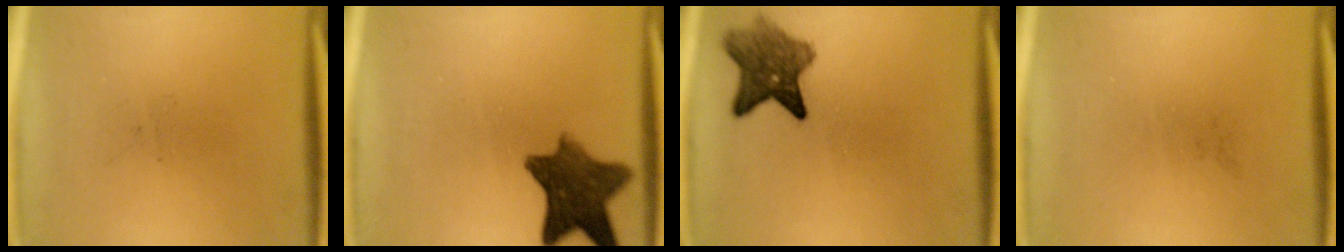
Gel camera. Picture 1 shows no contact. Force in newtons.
{"total": 9.9}
{"total": 6.6}
{"total": 0.0}